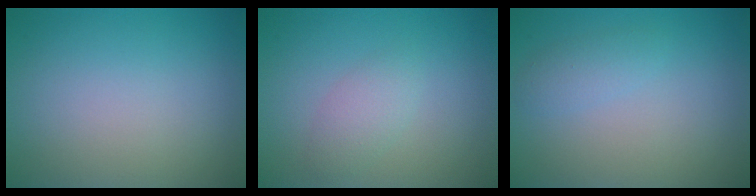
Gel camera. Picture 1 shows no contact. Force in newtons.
{"total": 1.8, "press": 1.8, "slide": 0.1}
{"total": 1.3, "press": 1.3, "slide": 0.0}